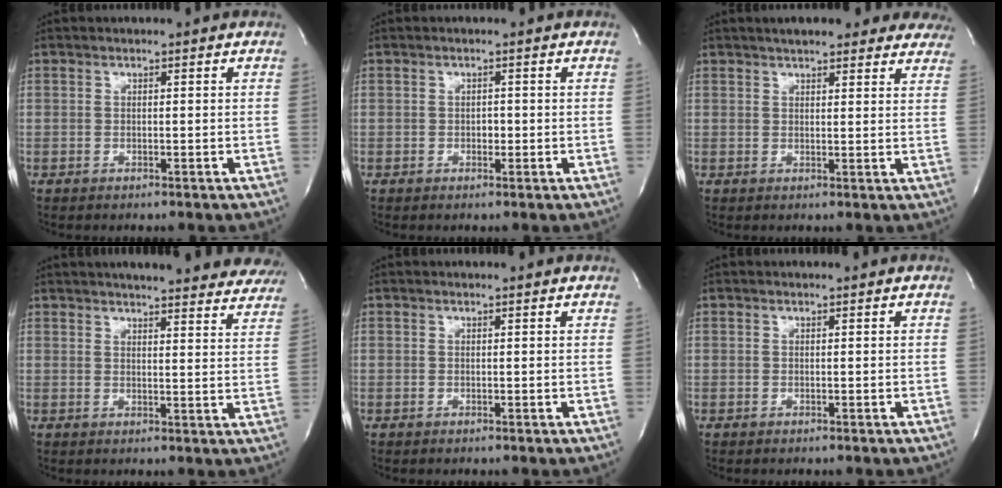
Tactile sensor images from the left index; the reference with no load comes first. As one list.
[{"total": 1.0, "force": [-0.2, 0.7, 0.6], "torque": [-0.010, 0.002, -0.004]}, {"total": 15.6, "force": [13.7, 4.1, 6.4], "torque": [-0.067, 0.015, 0.156]}, {"total": 24.2, "force": [22.0, 4.2, 9.2], "torque": [-0.131, -0.033, 0.253]}, {"total": 0.9, "force": [0.8, 0.0, 0.2], "torque": [-0.009, 0.002, 0.008]}, {"total": 0.0}]